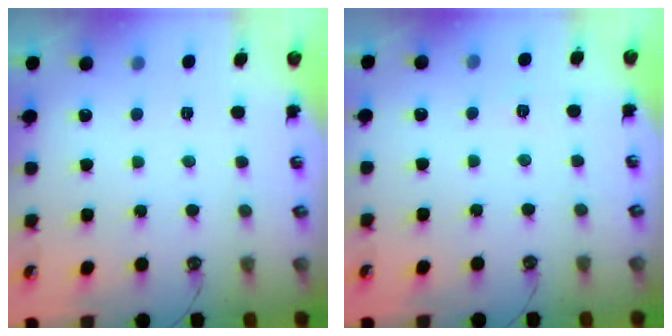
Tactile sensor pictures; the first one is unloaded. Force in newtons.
{"total": 3.6, "press": 3.6, "slide": 0.5}